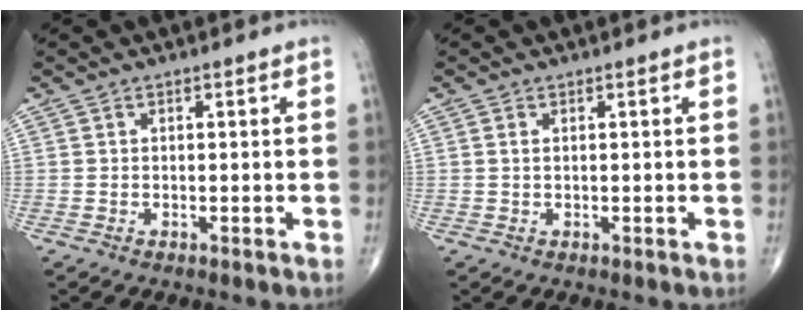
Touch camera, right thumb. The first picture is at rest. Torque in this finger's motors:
{"motor_torque": [-0.31, 0.15, -0.23, -0.12, 0.00]}